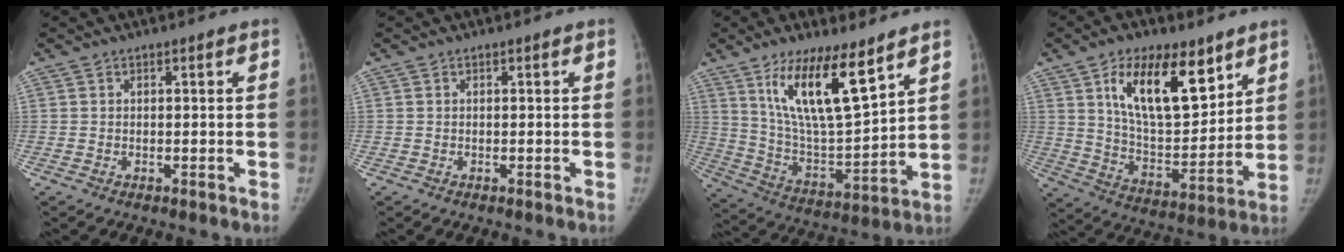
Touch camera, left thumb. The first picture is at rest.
{"total": 0.0}
{"total": 17.2, "force": [10.0, 4.8, 13.1], "torque": [-0.214, -0.060, 0.196]}
{"total": 18.5, "force": [9.5, 8.6, 13.4], "torque": [-0.174, -0.049, 0.172]}